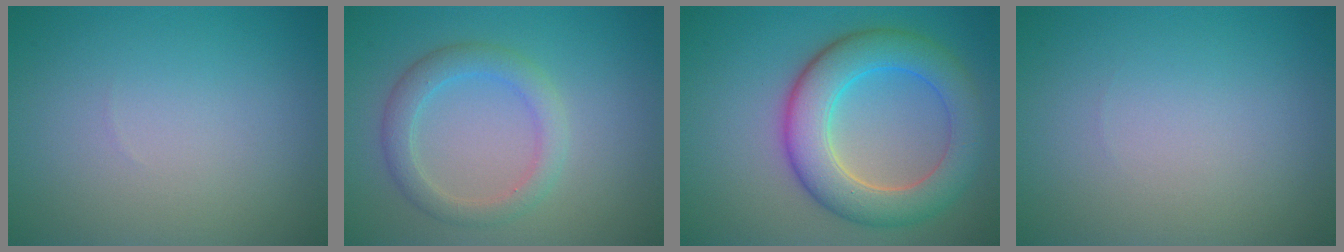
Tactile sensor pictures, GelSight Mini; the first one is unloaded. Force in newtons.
{"total": 3.0, "press": 2.9, "slide": 0.3}
{"total": 7.3, "press": 7.3, "slide": 0.2}
{"total": 0.0}